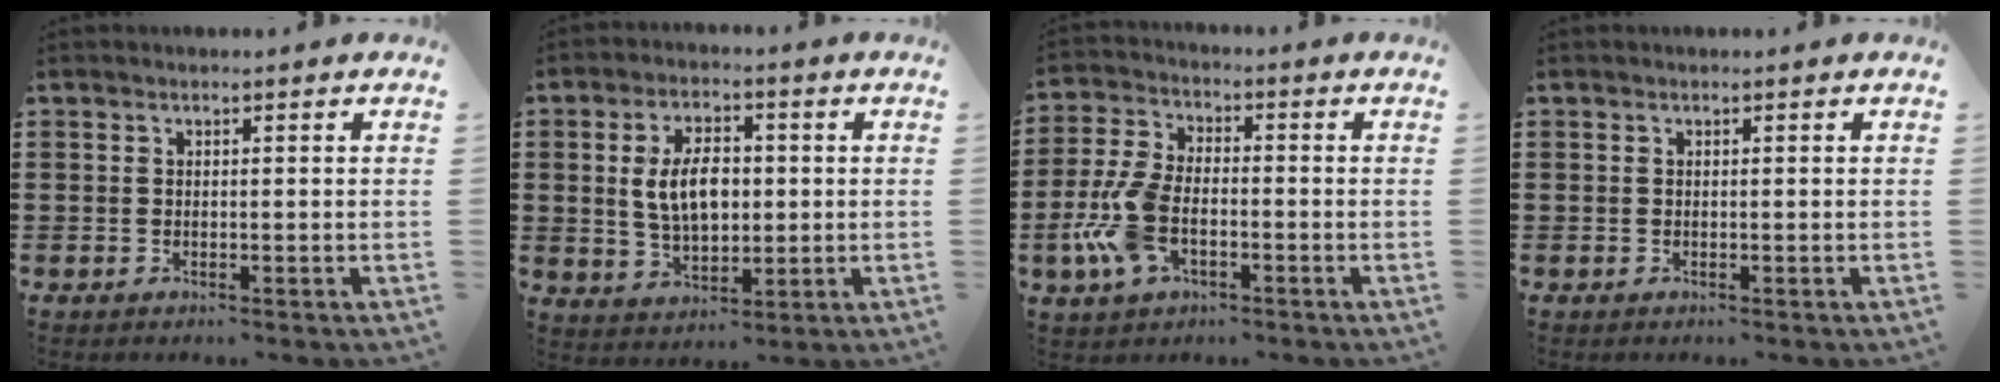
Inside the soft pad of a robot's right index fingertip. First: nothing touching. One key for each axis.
{"total": 7.5, "fx": 0.6, "fy": 4.3, "fz": 6.1, "tx": -0.121, "ty": 0.002, "tz": 0.001}
{"total": 9.1, "fx": -2.9, "fy": 4.9, "fz": 7.1, "tx": -0.181, "ty": -0.005, "tz": -0.061}
{"total": 0.0}